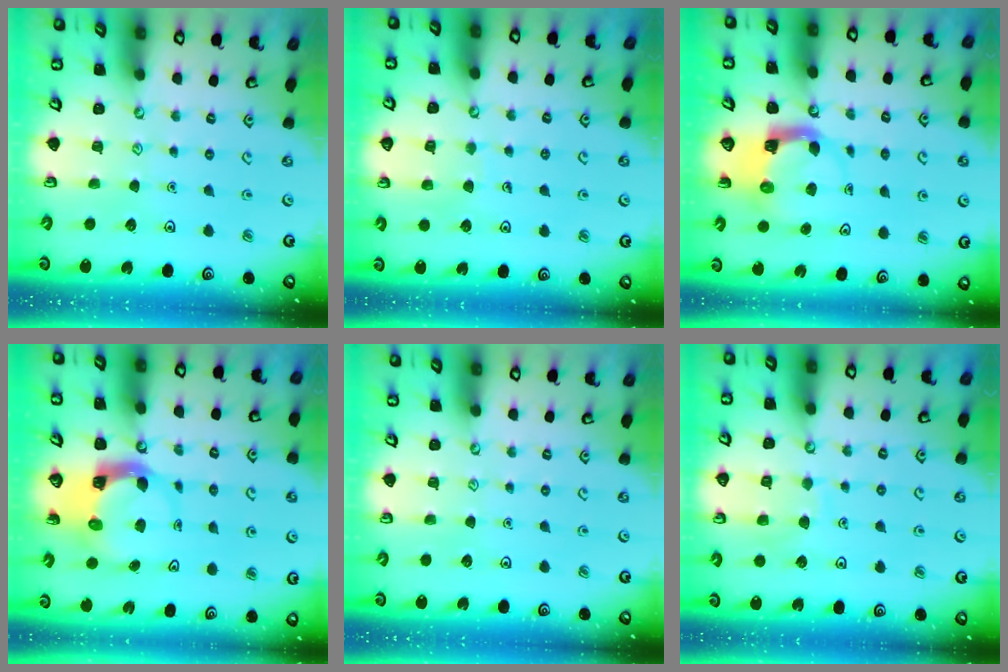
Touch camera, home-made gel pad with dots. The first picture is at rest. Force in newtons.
{"total": 4.9, "press": 4.8, "slide": 0.4}
{"total": 3.9, "press": 3.9, "slide": 0.2}
{"total": 6.2, "press": 6.1, "slide": 1.1}
{"total": 0.0}
{"total": 6.3, "press": 6.2, "slide": 0.6}